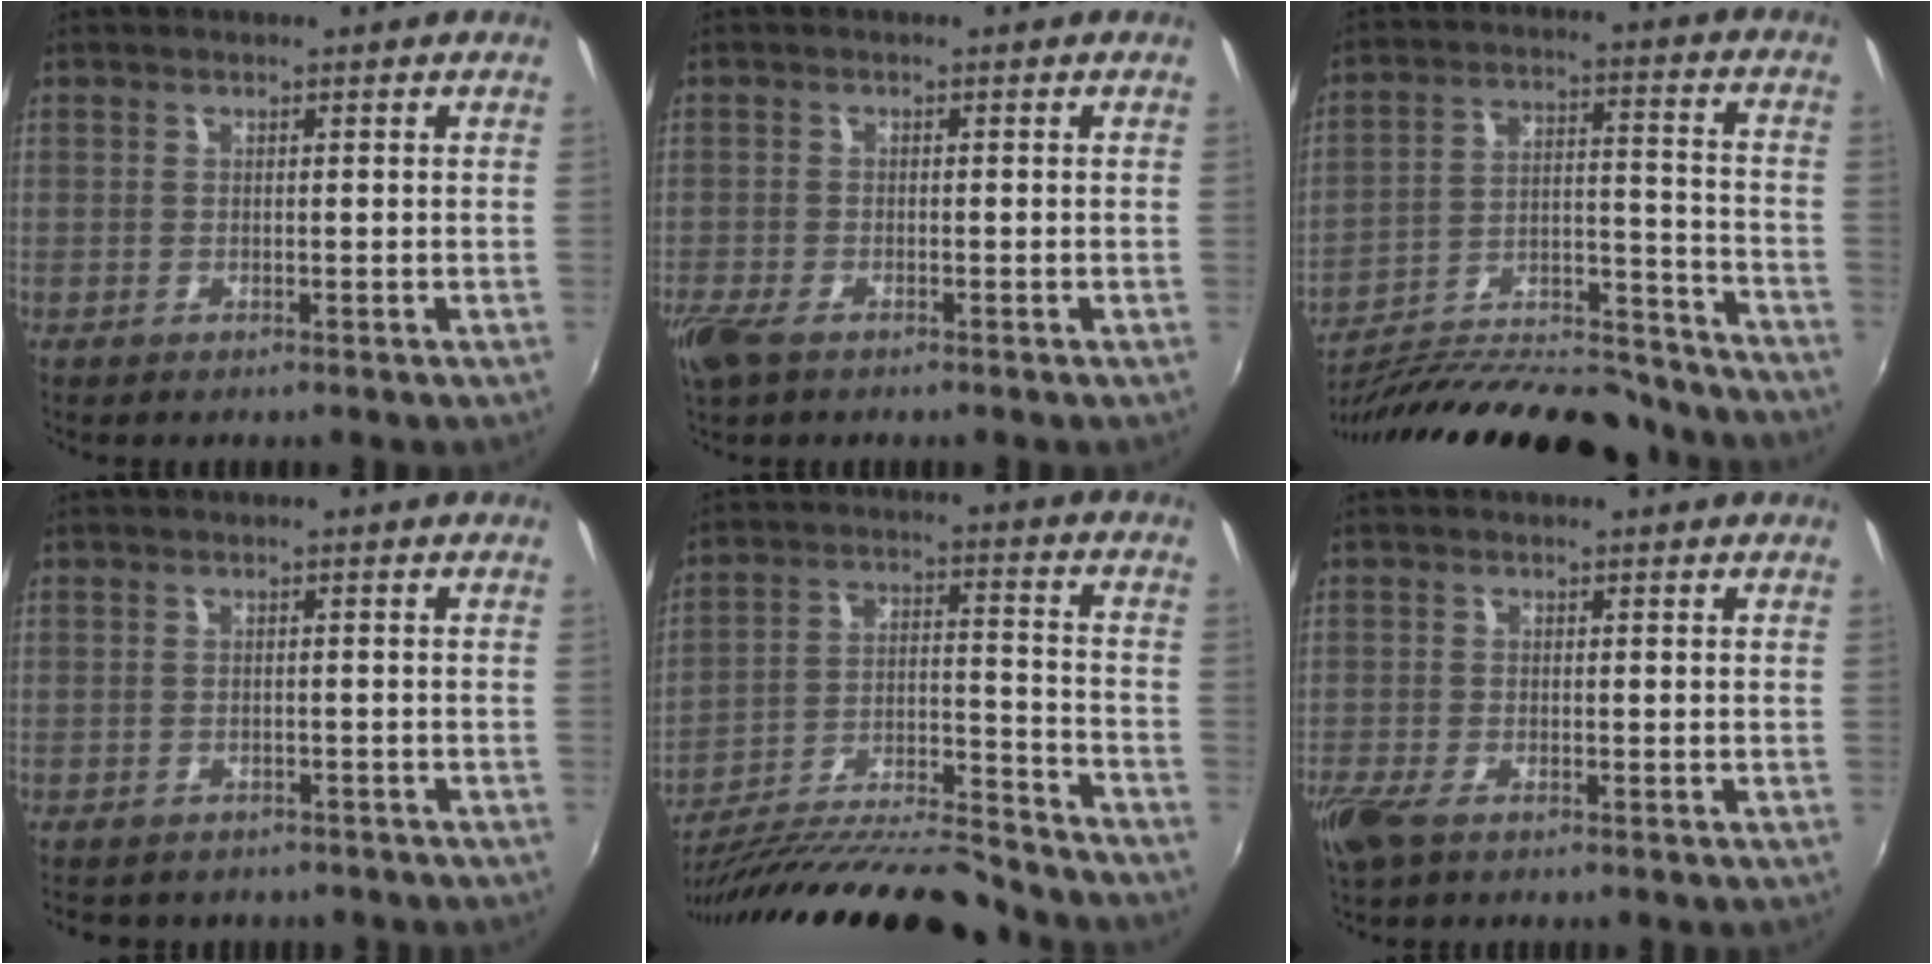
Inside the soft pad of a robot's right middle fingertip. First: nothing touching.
{"total": 4.8, "force": [-3.3, 1.9, 3.0], "torque": [-0.077, -0.017, -0.065]}
{"total": 28.3, "force": [-25.0, 6.8, 11.4], "torque": [-0.189, -0.002, -0.353]}
{"total": 6.4, "force": [-5.3, 2.9, 2.1], "torque": [-0.049, -0.019, -0.067]}
{"total": 25.6, "force": [-22.8, 3.6, 11.1], "torque": [-0.189, -0.035, -0.342]}
{"total": 5.4, "force": [-3.7, 1.9, 3.5], "torque": [-0.090, -0.019, -0.072]}